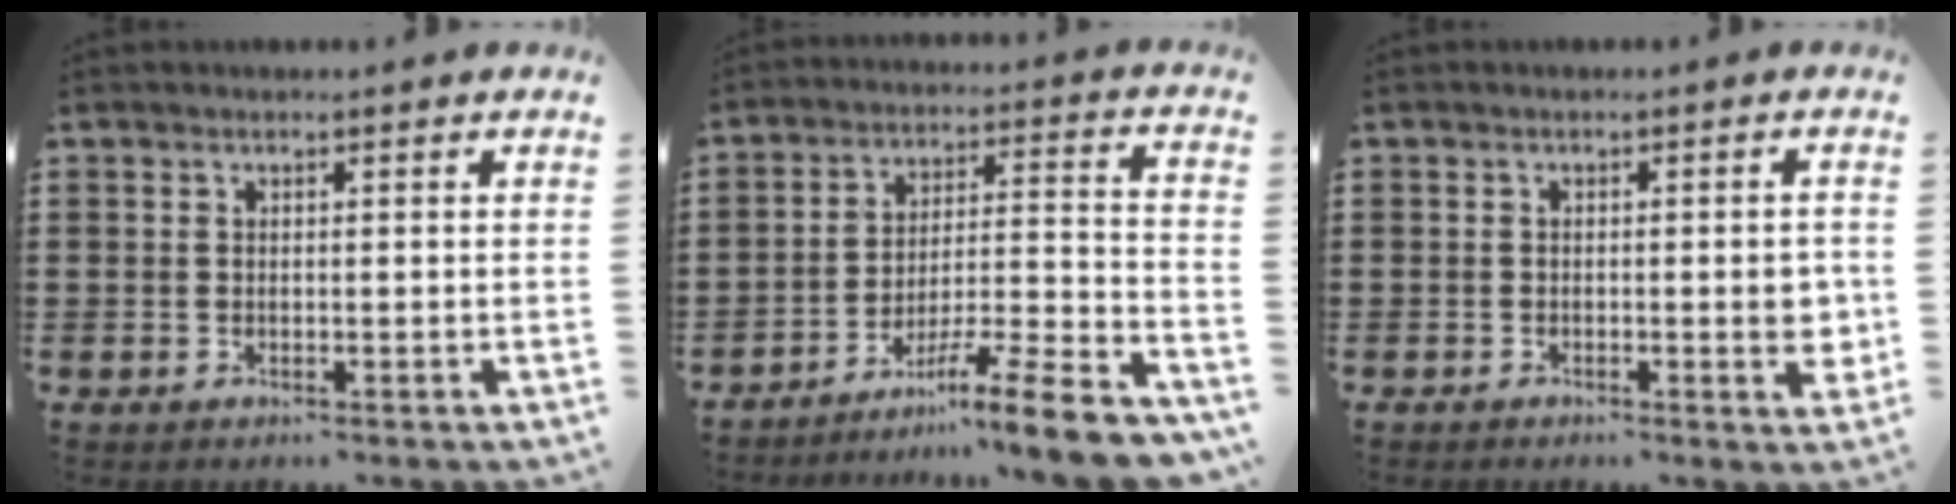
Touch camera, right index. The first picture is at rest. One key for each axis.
{"total": 10.2, "fx": -8.4, "fy": 0.0, "fz": 5.9, "tx": -0.081, "ty": 0.008, "tz": -0.164}
{"total": 3.3, "fx": -0.6, "fy": 1.0, "fz": 3.1, "tx": -0.043, "ty": -0.002, "tz": -0.013}